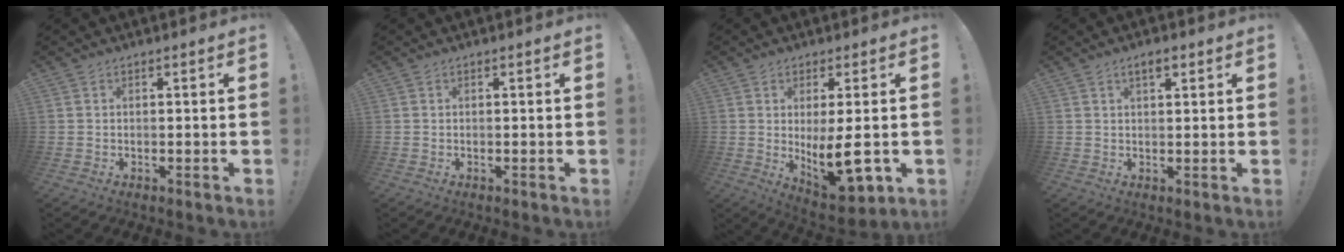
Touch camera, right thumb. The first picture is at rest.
{"total": 0.0}
{"total": 13.1, "force": [-0.6, 4.3, 12.4], "torque": [-0.198, -0.017, -0.001]}
{"total": 3.0, "force": [1.6, 1.1, 2.2], "torque": [-0.039, 0.000, 0.026]}